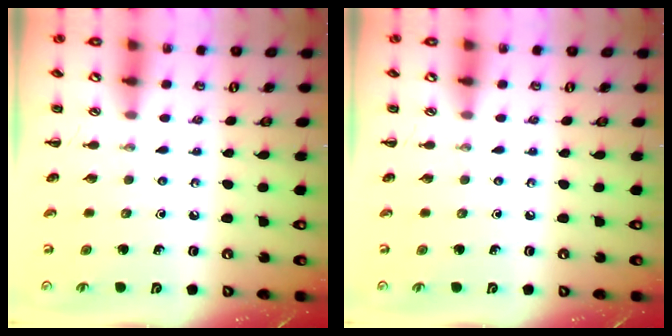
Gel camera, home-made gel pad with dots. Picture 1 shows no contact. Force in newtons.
{"total": 0.0}